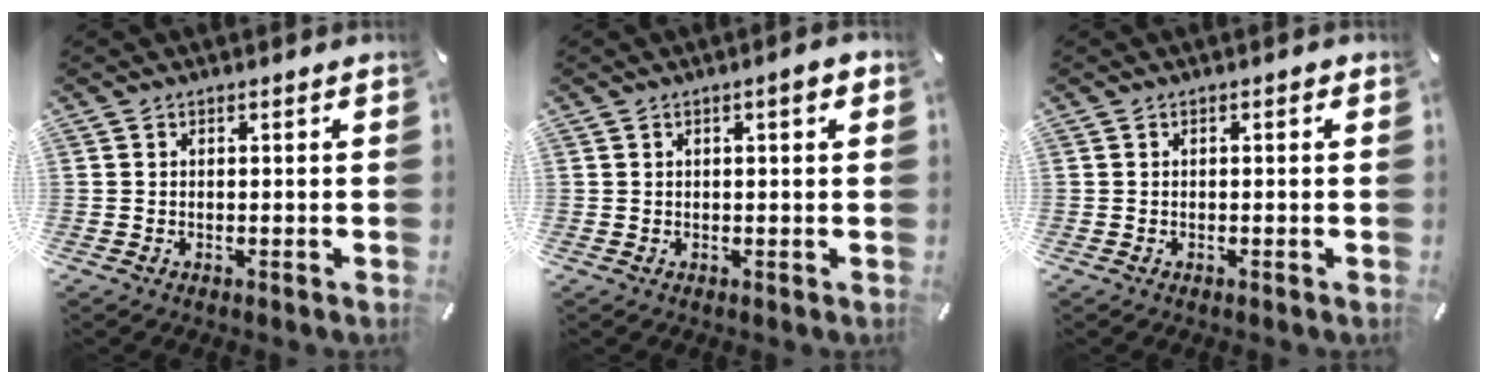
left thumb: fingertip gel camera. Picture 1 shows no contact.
{"total": 3.0, "force": [1.1, 0.8, 2.7], "torque": [-0.046, 0.002, 0.015]}
{"total": 0.0}